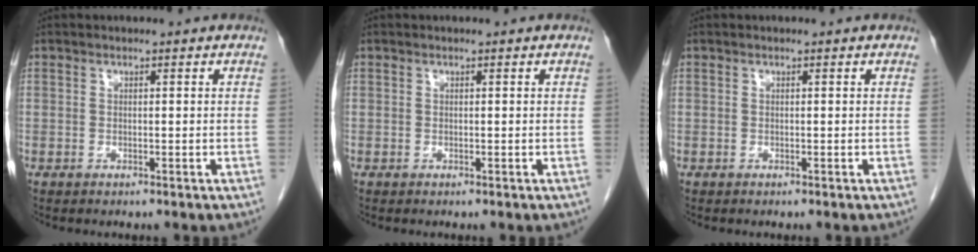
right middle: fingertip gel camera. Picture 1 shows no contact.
{"total": 0.0}
{"total": 0.0}